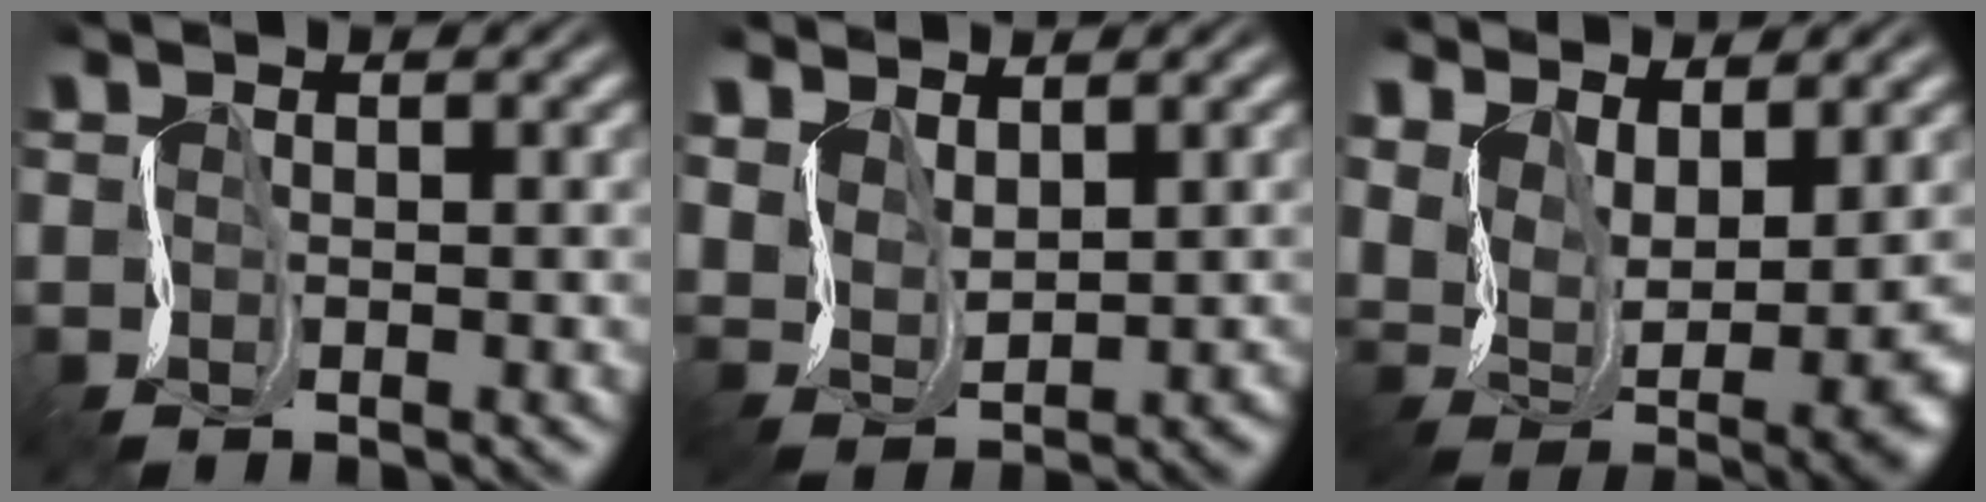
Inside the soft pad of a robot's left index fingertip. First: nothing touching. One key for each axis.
{"total": 3.0, "fx": 2.3, "fy": 1.6, "fz": 1.1, "tx": -0.036, "ty": -0.003, "tz": 0.054}
{"total": 7.4, "fx": 3.8, "fy": 3.2, "fz": 5.5, "tx": -0.109, "ty": -0.010, "tz": 0.080}